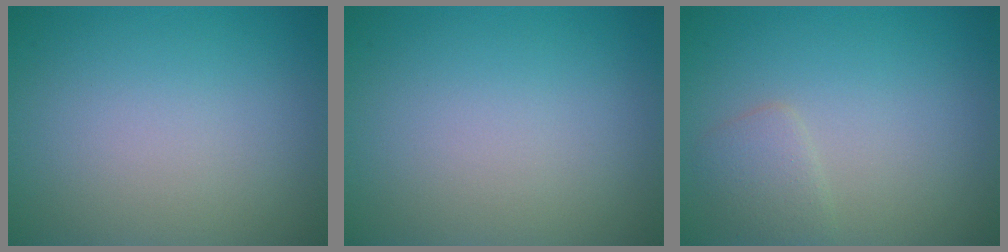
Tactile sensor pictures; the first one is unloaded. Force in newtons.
{"total": 0.0}
{"total": 1.7, "press": 1.7, "slide": 0.1}